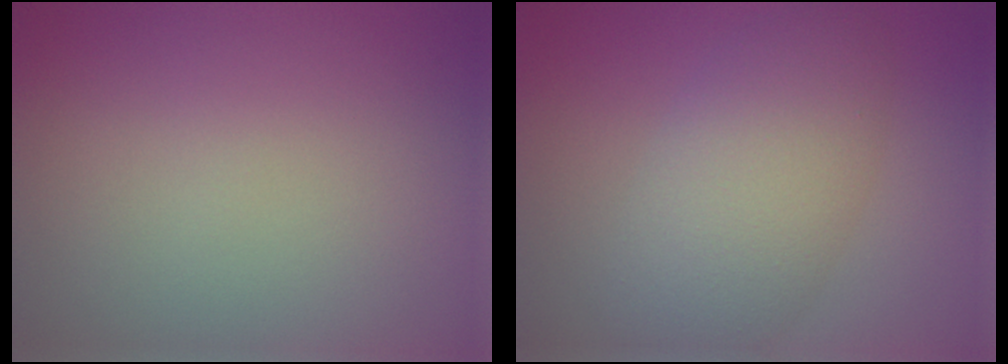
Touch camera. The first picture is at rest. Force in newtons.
{"total": 6.5, "press": 6.5, "slide": 0.4}